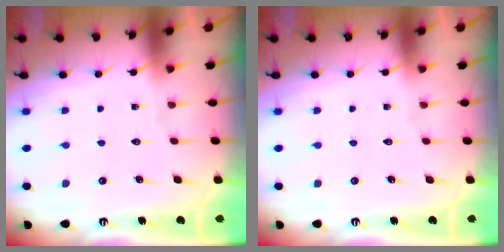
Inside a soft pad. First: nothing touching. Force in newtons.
{"total": 0.0}